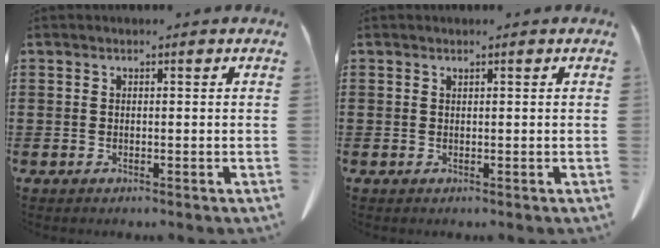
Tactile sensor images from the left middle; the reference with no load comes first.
{"total": 0.0}